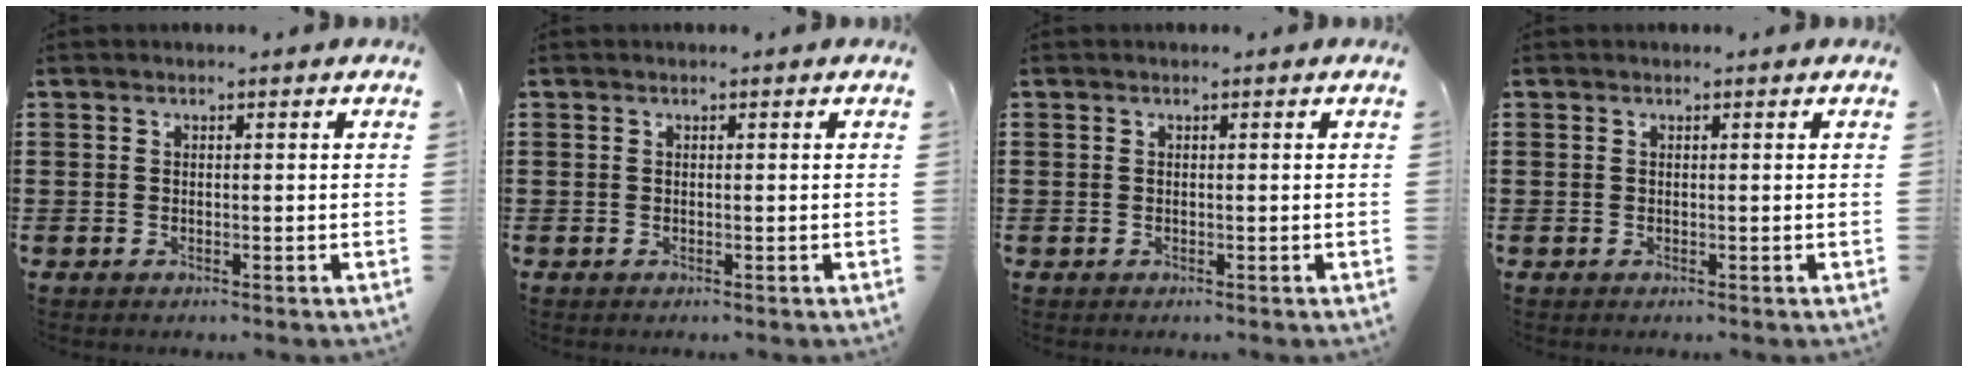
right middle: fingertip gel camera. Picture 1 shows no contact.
{"total": 0.0}
{"total": 0.0}
{"total": 0.0}